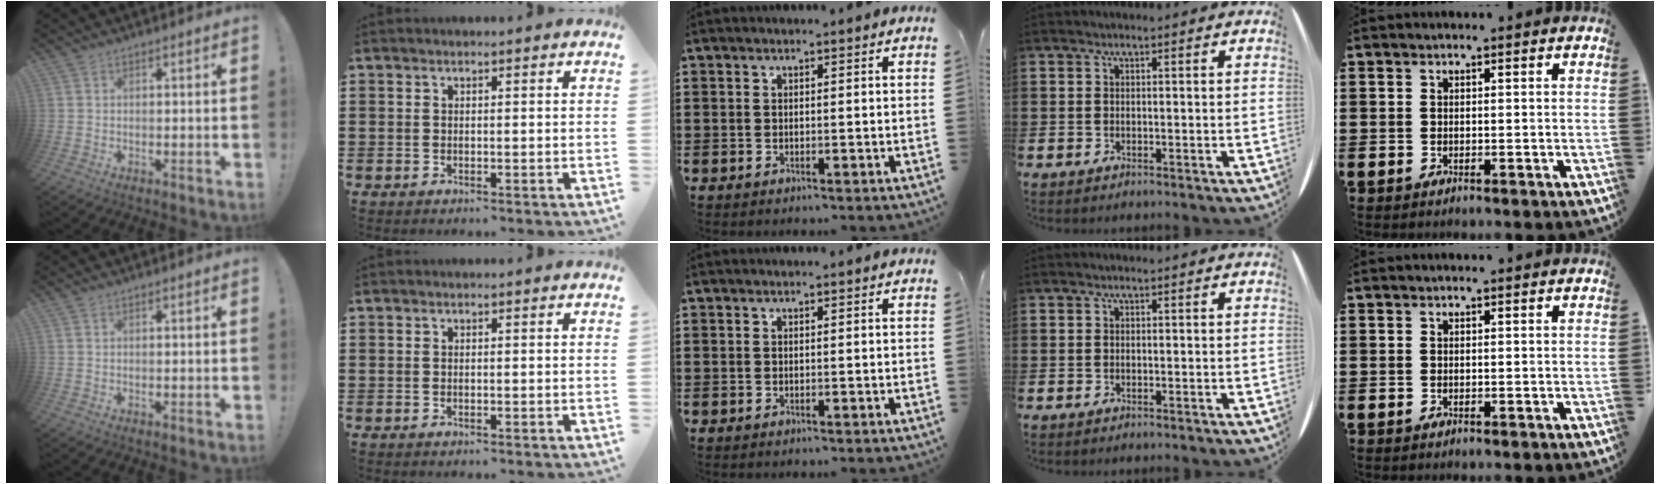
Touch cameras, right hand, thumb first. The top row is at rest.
{}